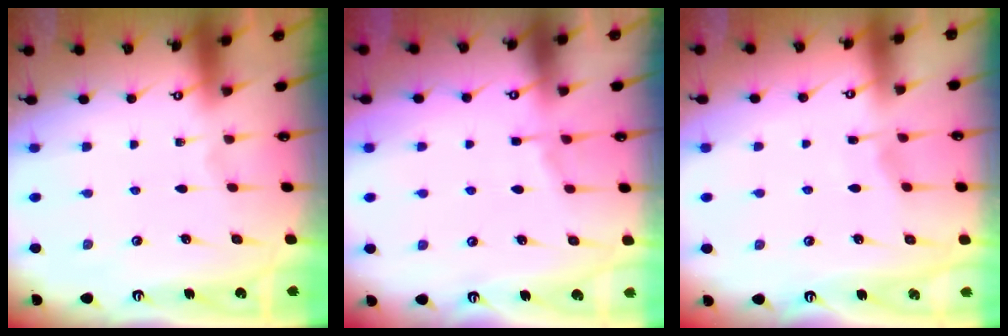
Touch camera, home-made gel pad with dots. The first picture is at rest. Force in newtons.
{"total": 3.2, "press": 3.2, "slide": 0.5}
{"total": 3.0, "press": 3.0, "slide": 0.4}